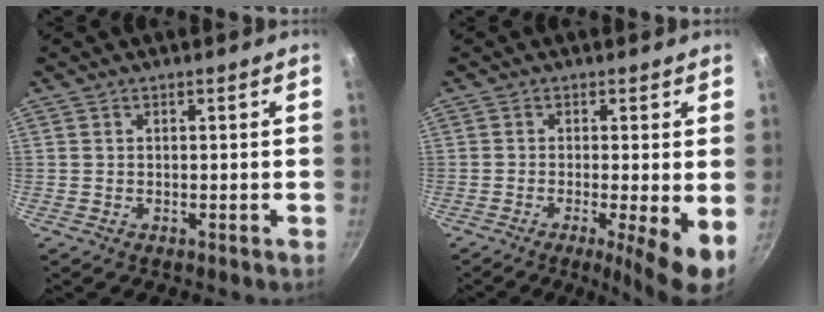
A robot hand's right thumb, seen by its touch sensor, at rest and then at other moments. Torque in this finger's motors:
{"motor_torque": [-0.20, 0.51, 0.06, -0.07, 0.07]}